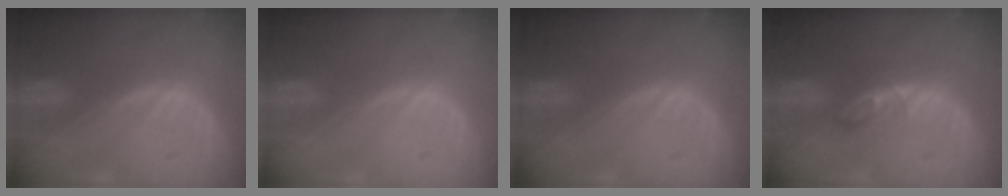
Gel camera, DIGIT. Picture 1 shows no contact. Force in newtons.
{"total": 0.0}
{"total": 0.0}
{"total": 2.8, "press": 2.8, "slide": 0.4}